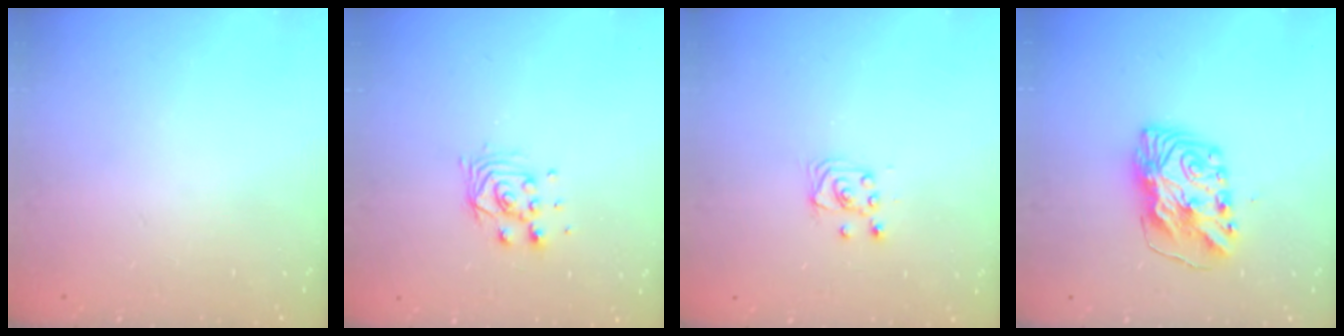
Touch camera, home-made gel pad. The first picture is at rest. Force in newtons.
{"total": 7.0, "press": 7.0, "slide": 0.4}
{"total": 3.5, "press": 3.5, "slide": 0.4}
{"total": 10.9, "press": 10.9, "slide": 0.5}